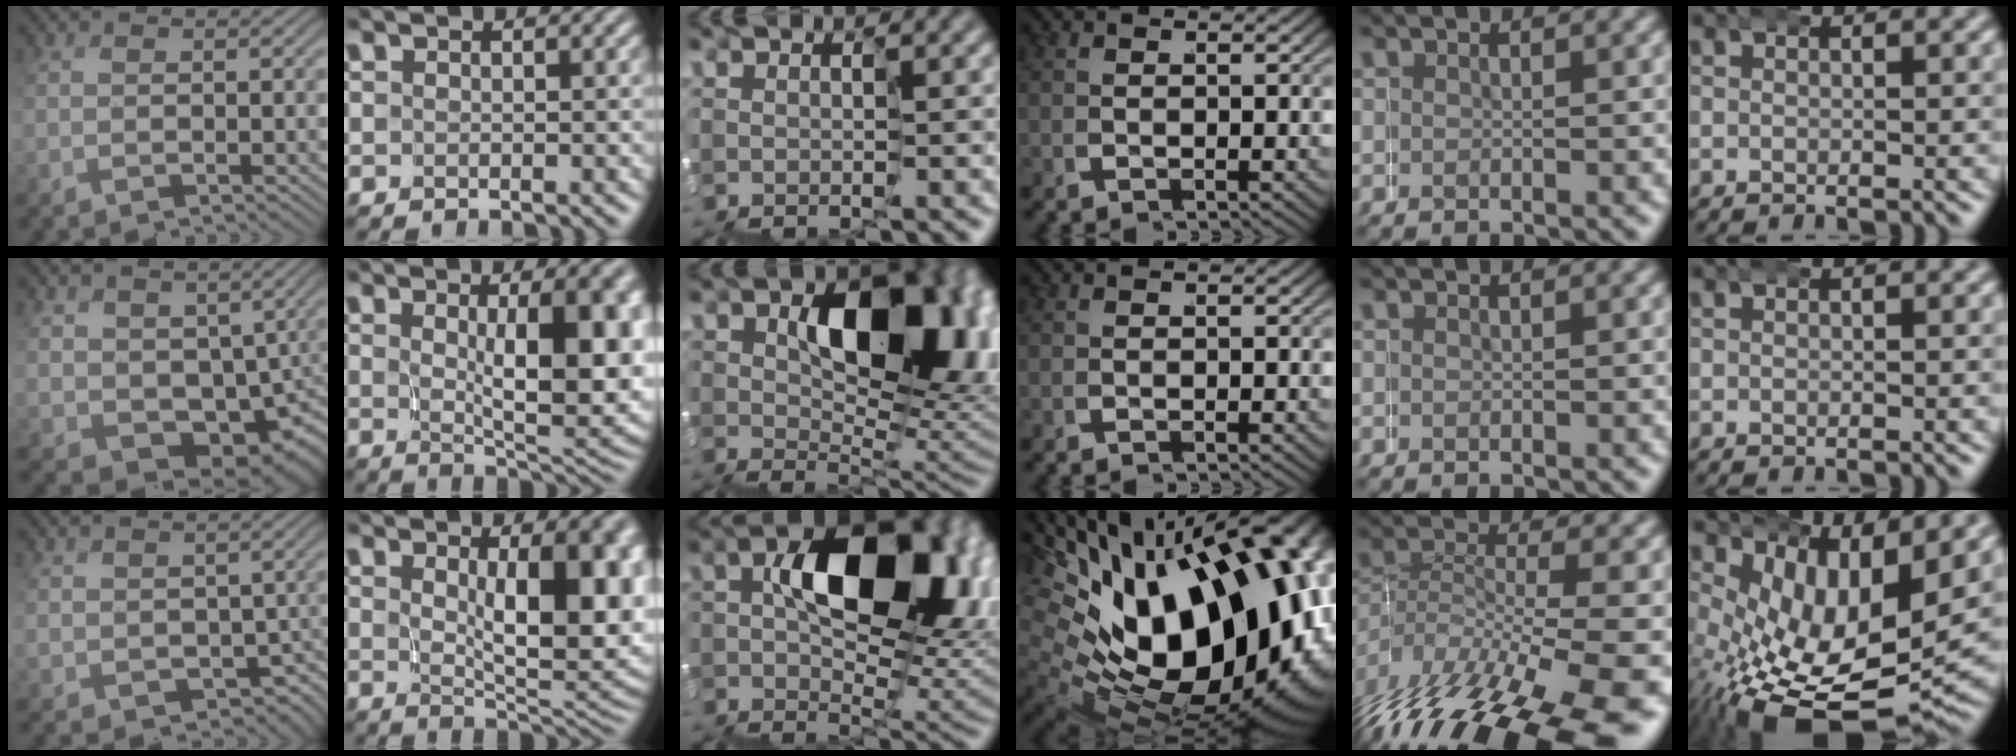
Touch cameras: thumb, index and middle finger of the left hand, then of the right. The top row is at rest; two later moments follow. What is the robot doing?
{"motion": "wrap", "object": "duck tape"}